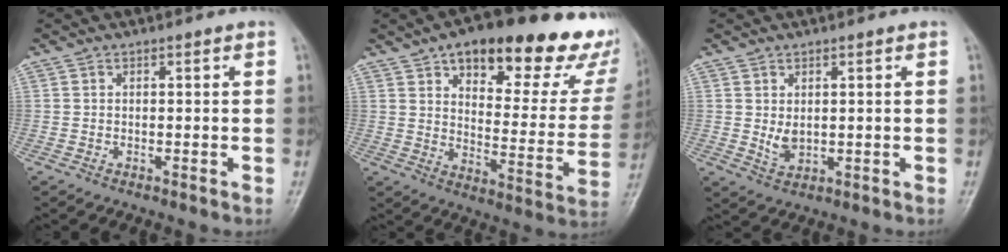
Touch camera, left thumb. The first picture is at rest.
{"total": 28.5, "force": [17.2, 11.5, 19.7], "torque": [-0.218, -0.046, 0.233]}
{"total": 2.9, "force": [0.4, 1.8, 2.2], "torque": [-0.030, -0.011, 0.016]}